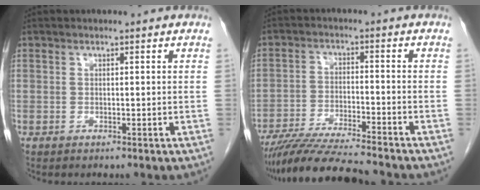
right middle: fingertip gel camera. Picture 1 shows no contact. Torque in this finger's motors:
{"motor_torque": [1.10, -1.04, 0.16, 0.10]}